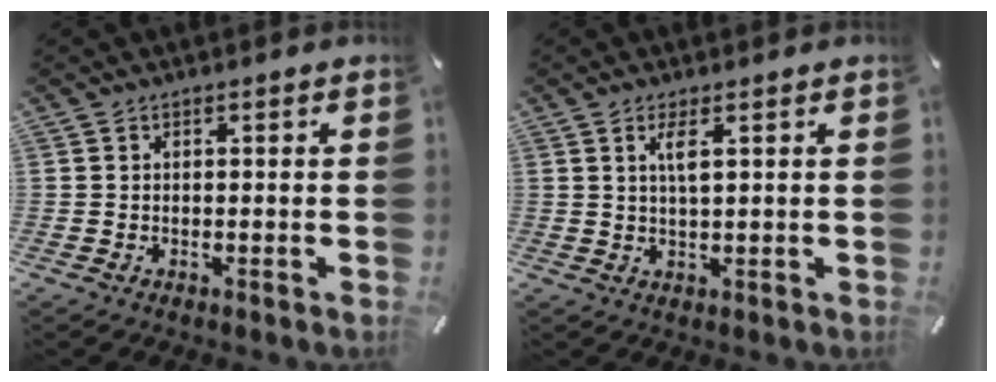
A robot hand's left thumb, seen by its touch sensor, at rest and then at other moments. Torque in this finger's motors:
{"motor_torque": [0.49, 0.92, 0.43, -0.45, 0.12]}